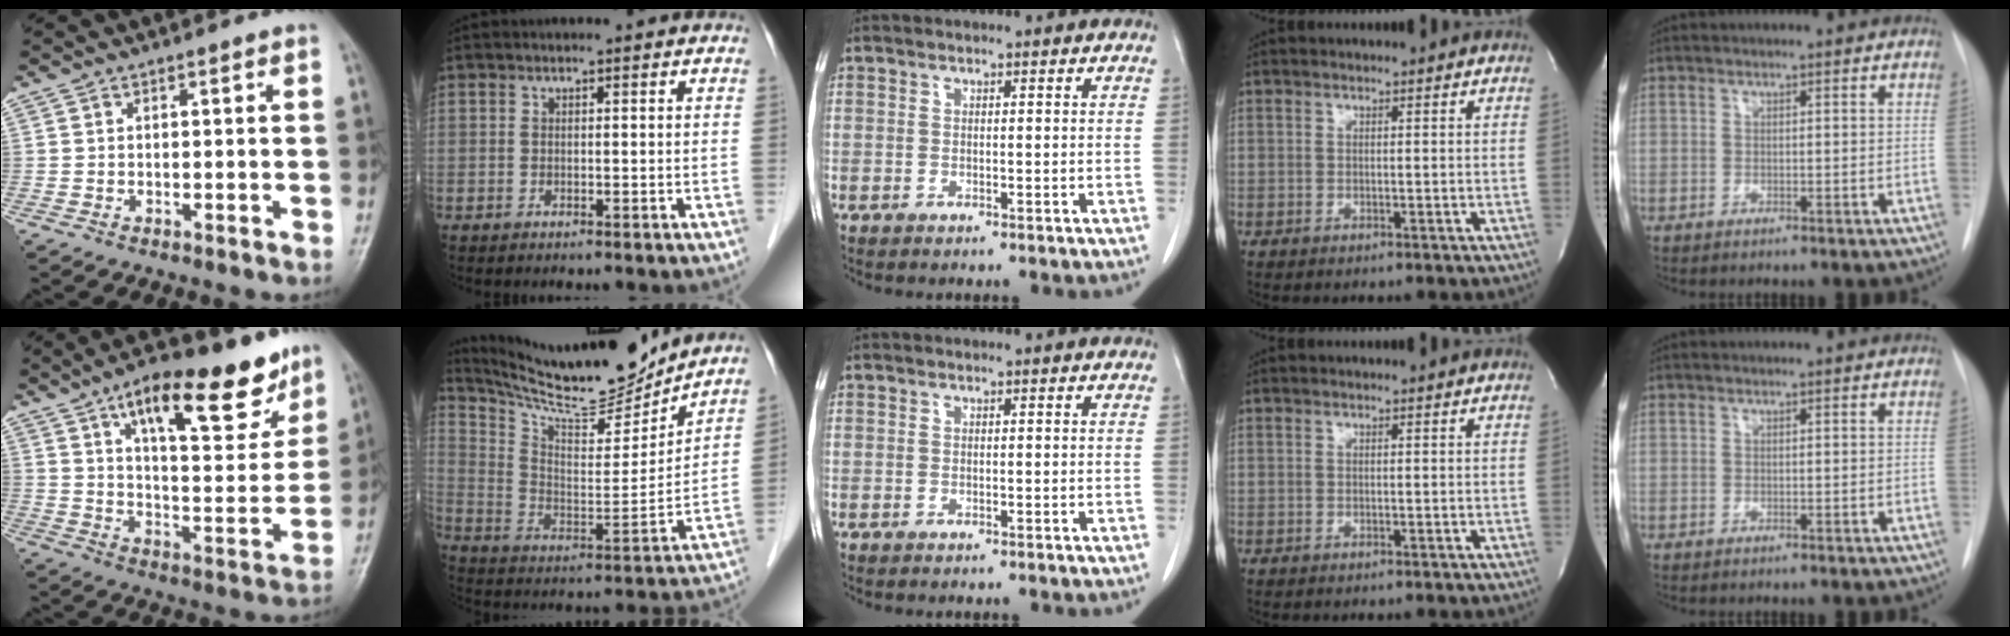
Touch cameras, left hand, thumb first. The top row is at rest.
{"thumb": {"total": 20.1, "force": [12.2, 7.6, 14.1], "torque": [-0.165, -0.053, 0.191]}, "index": {"total": 17.9, "force": [16.8, 1.8, 6.0], "torque": [-0.124, -0.026, 0.277]}}